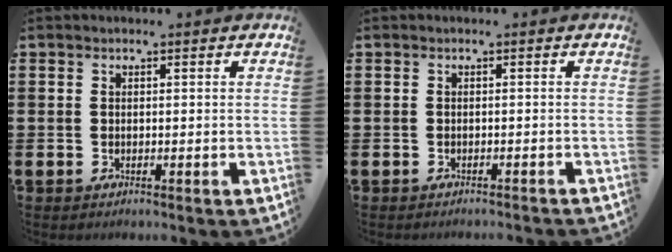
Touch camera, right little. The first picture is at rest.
{"total": 0.5, "force": [-0.5, -0.1, 0.0], "torque": [0.000, -0.001, -0.011]}